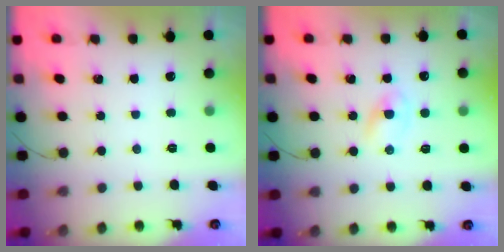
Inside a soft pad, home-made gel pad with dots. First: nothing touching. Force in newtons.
{"total": 2.6, "press": 2.3, "slide": 1.1}